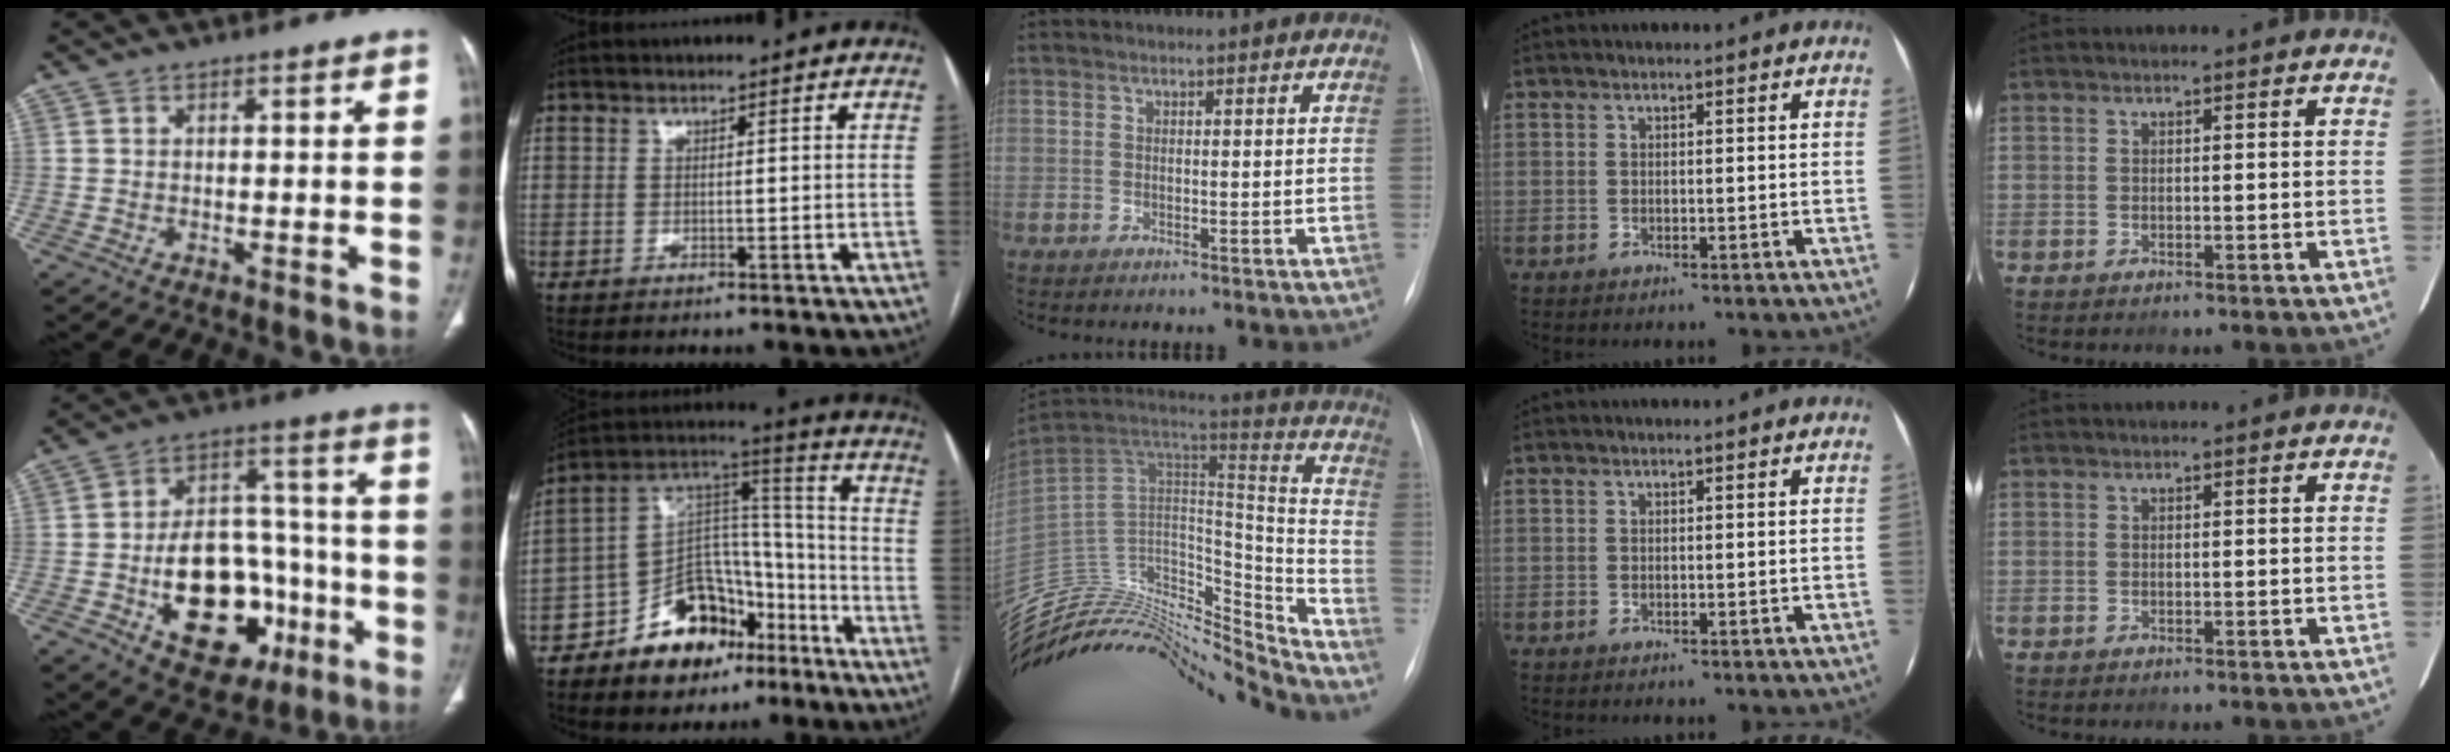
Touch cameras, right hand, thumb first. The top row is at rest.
{"thumb": {"total": 22.5, "force": [-7.0, 14.4, 15.8], "torque": [-0.203, 0.047, -0.087]}, "index": {"total": 16.1, "force": [-9.6, 9.6, 8.6], "torque": [-0.135, 0.054, -0.152]}, "middle": {"total": 31.0, "force": [-29.3, 4.8, 9.1], "torque": [-0.188, 0.011, -0.471]}}